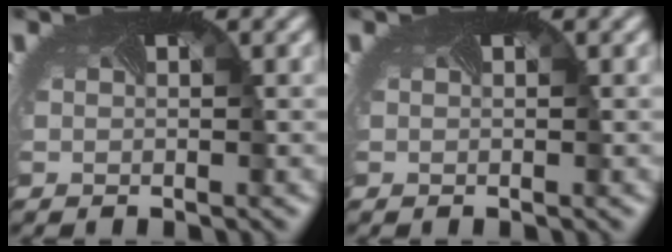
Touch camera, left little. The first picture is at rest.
{"total": 0.0}